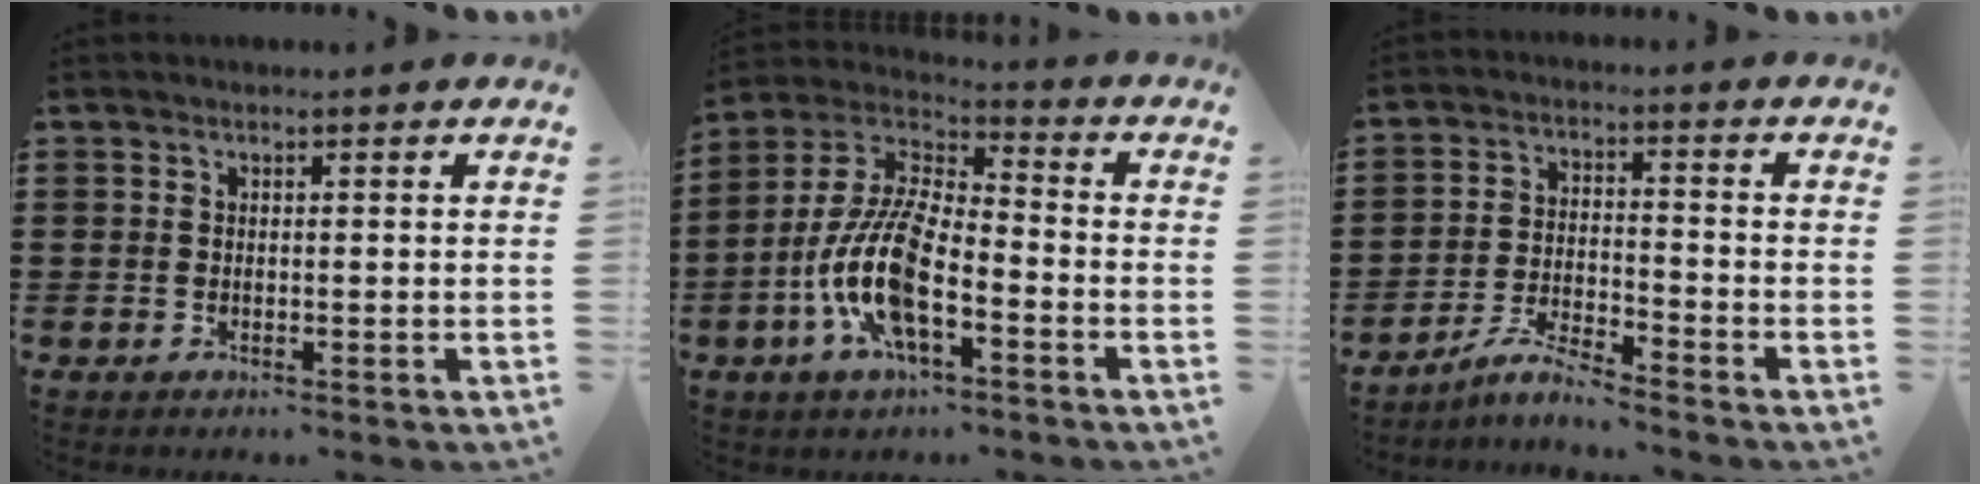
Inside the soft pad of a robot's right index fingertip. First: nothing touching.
{"total": 12.4, "force": [-4.9, 4.6, 10.4], "torque": [-0.249, -0.009, -0.102]}
{"total": 5.1, "force": [-4.7, 0.1, 2.0], "torque": [-0.056, -0.005, -0.096]}